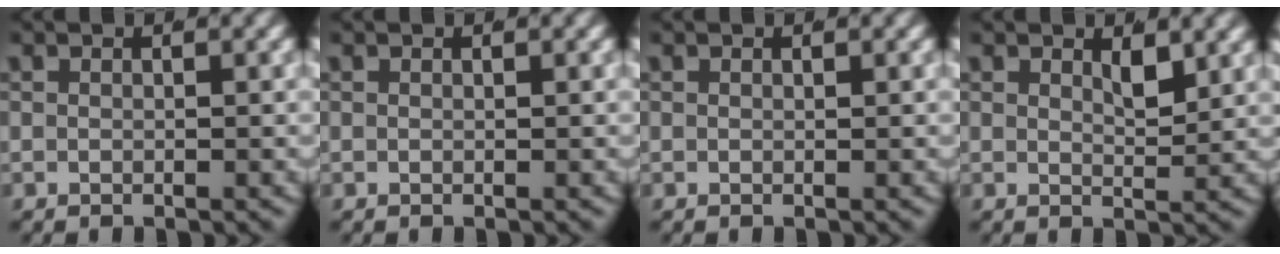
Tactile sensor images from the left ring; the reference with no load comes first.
{"total": 0.0}
{"total": 0.0}
{"total": 1.7, "force": [1.3, 0.1, 1.1], "torque": [-0.014, -0.018, 0.029]}